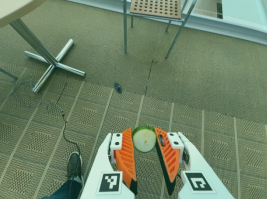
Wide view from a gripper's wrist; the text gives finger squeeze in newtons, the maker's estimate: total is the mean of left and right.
{"total": 6.7, "left": 6.1, "right": 7.3}